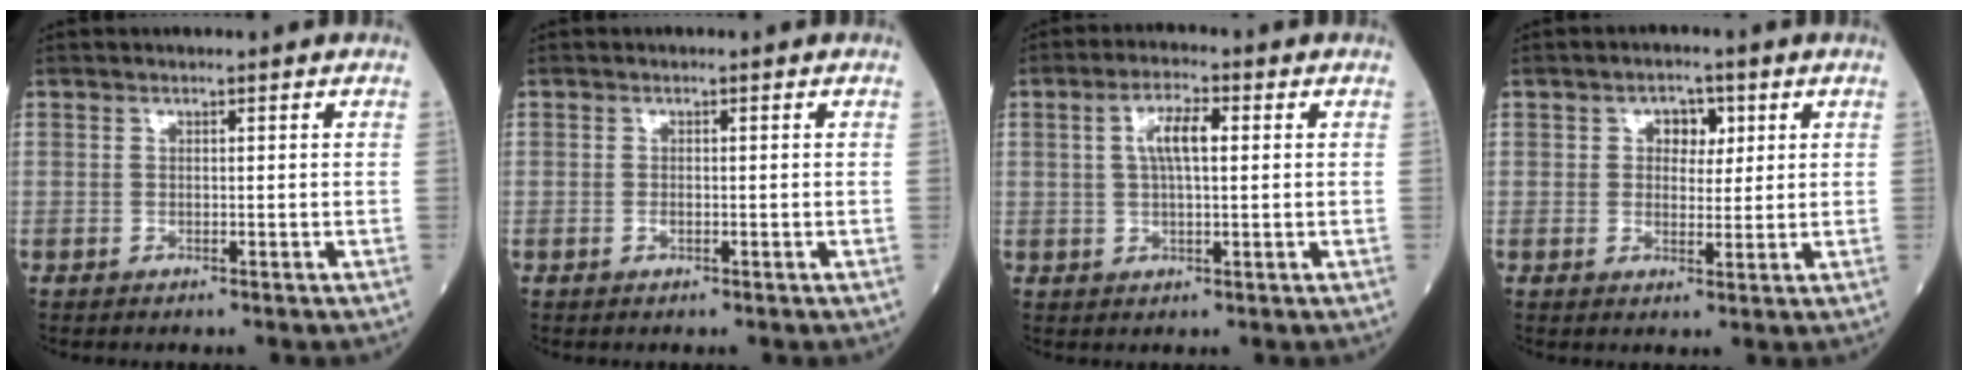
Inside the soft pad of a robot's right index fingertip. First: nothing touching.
{"total": 0.7, "force": [-0.3, 0.3, 0.6], "torque": [-0.014, 0.000, -0.005]}
{"total": 5.3, "force": [1.1, 1.4, 4.9], "torque": [-0.096, 0.013, 0.021]}
{"total": 3.8, "force": [1.3, 2.5, 2.5], "torque": [-0.032, 0.009, 0.019]}